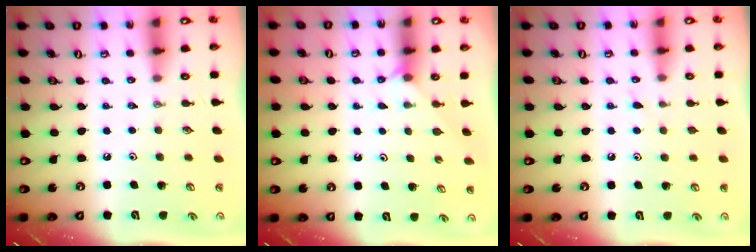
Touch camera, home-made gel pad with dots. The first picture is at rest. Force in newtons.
{"total": 3.8, "press": 3.7, "slide": 0.3}
{"total": 6.2, "press": 6.2, "slide": 0.5}